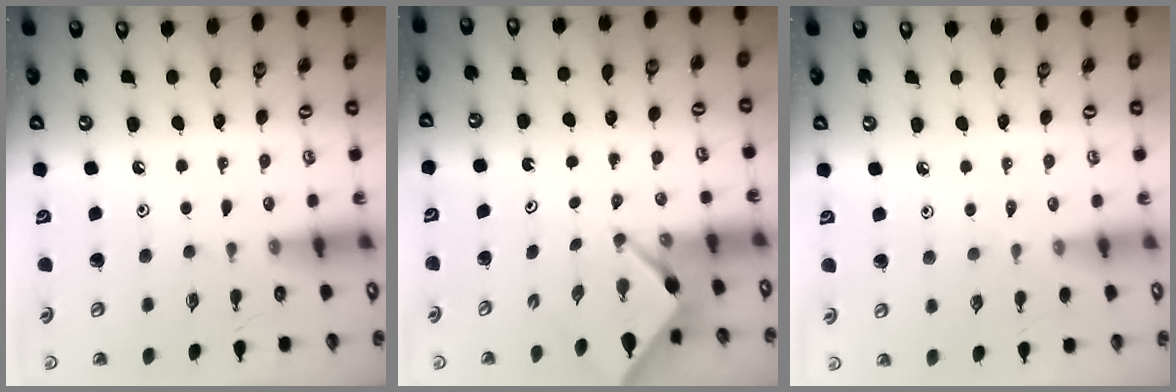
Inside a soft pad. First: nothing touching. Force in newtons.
{"total": 3.2, "press": 3.2, "slide": 0.3}
{"total": 2.6, "press": 2.6, "slide": 0.5}